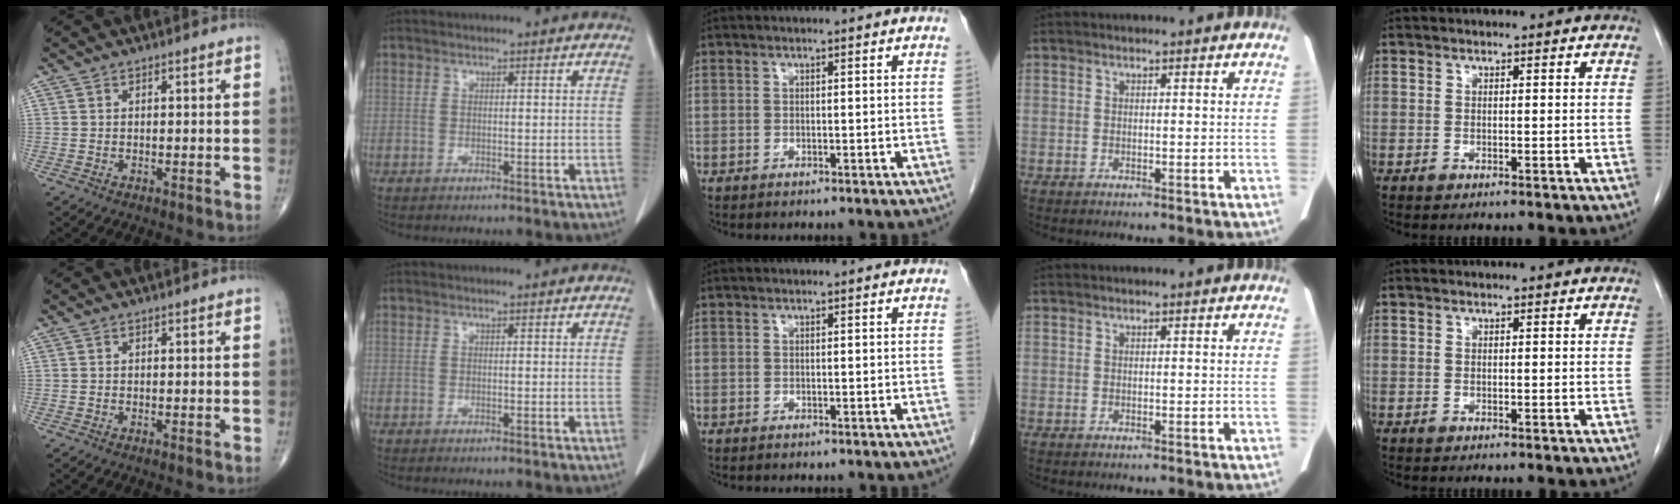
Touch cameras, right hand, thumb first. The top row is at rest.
{}